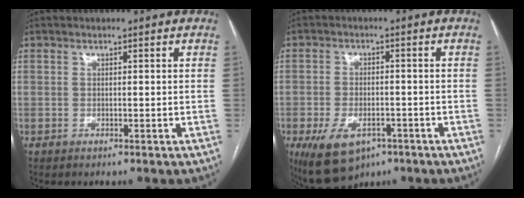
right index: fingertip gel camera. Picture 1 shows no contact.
{"total": 9.3, "force": [-5.1, 5.2, 5.8], "torque": [-0.107, -0.005, -0.071]}